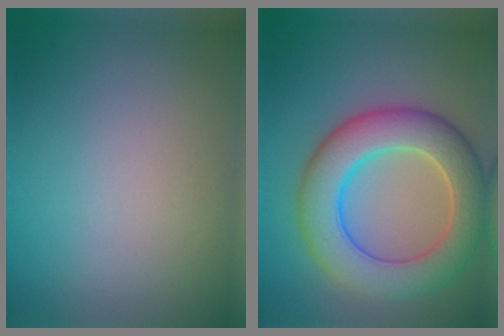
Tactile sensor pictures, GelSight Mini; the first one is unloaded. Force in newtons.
{"total": 8.7, "press": 8.7, "slide": 0.4}